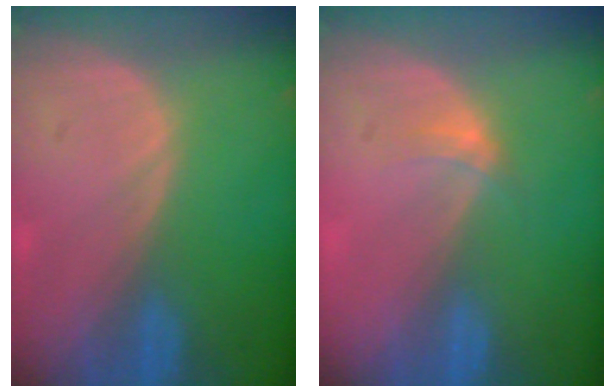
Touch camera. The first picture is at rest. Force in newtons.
{"total": 1.9, "press": 1.5, "slide": 1.1}